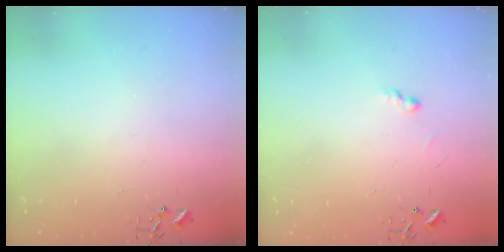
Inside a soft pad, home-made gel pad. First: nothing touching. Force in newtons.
{"total": 5.2, "press": 5.2, "slide": 0.4}